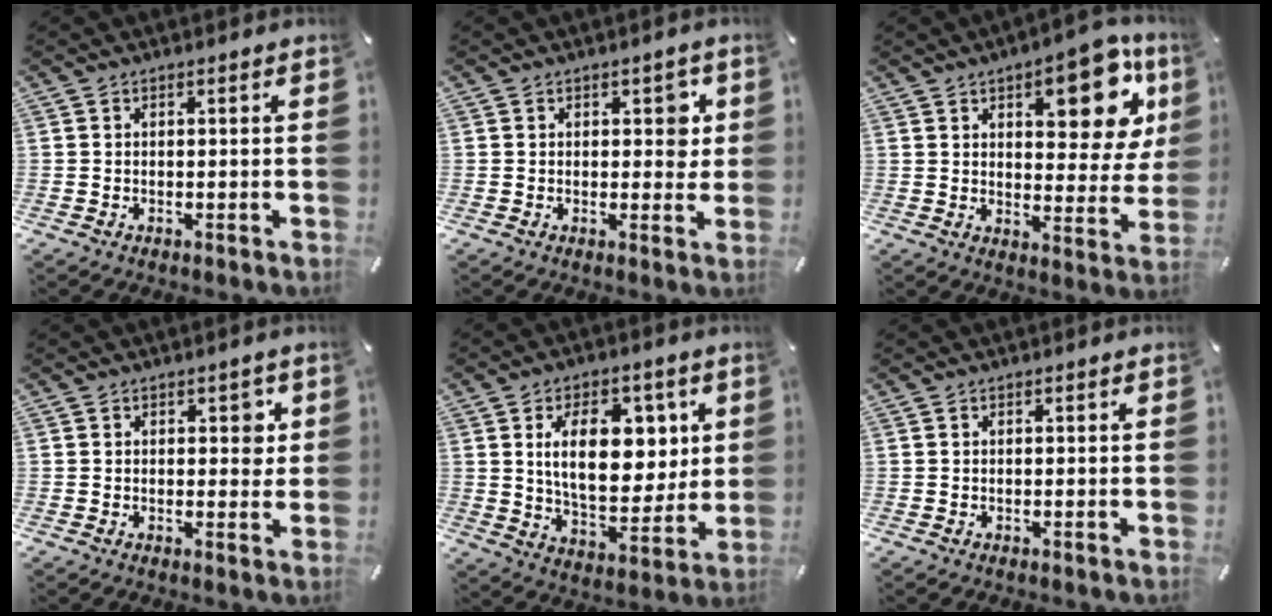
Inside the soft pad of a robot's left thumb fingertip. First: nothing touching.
{"total": 4.6, "force": [1.3, 3.0, 3.3], "torque": [-0.020, -0.009, 0.012]}
{"total": 16.1, "force": [8.0, 7.6, 11.7], "torque": [-0.132, -0.042, 0.126]}
{"total": 3.6, "force": [1.1, 2.3, 2.5], "torque": [-0.012, -0.007, 0.007]}
{"total": 16.1, "force": [4.7, 9.6, 12.0], "torque": [-0.185, -0.001, 0.081]}
{"total": 0.0}